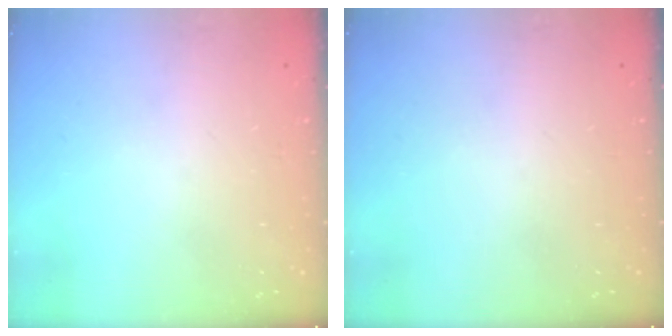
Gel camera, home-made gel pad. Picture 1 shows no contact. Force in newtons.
{"total": 0.0}